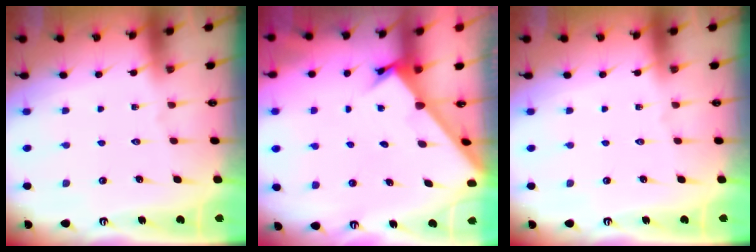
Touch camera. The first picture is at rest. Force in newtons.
{"total": 1.9, "press": 1.9, "slide": 0.1}
{"total": 0.0}